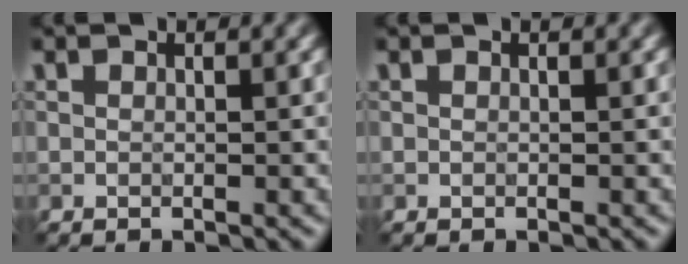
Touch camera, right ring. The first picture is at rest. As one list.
[{"total": 0.0}]